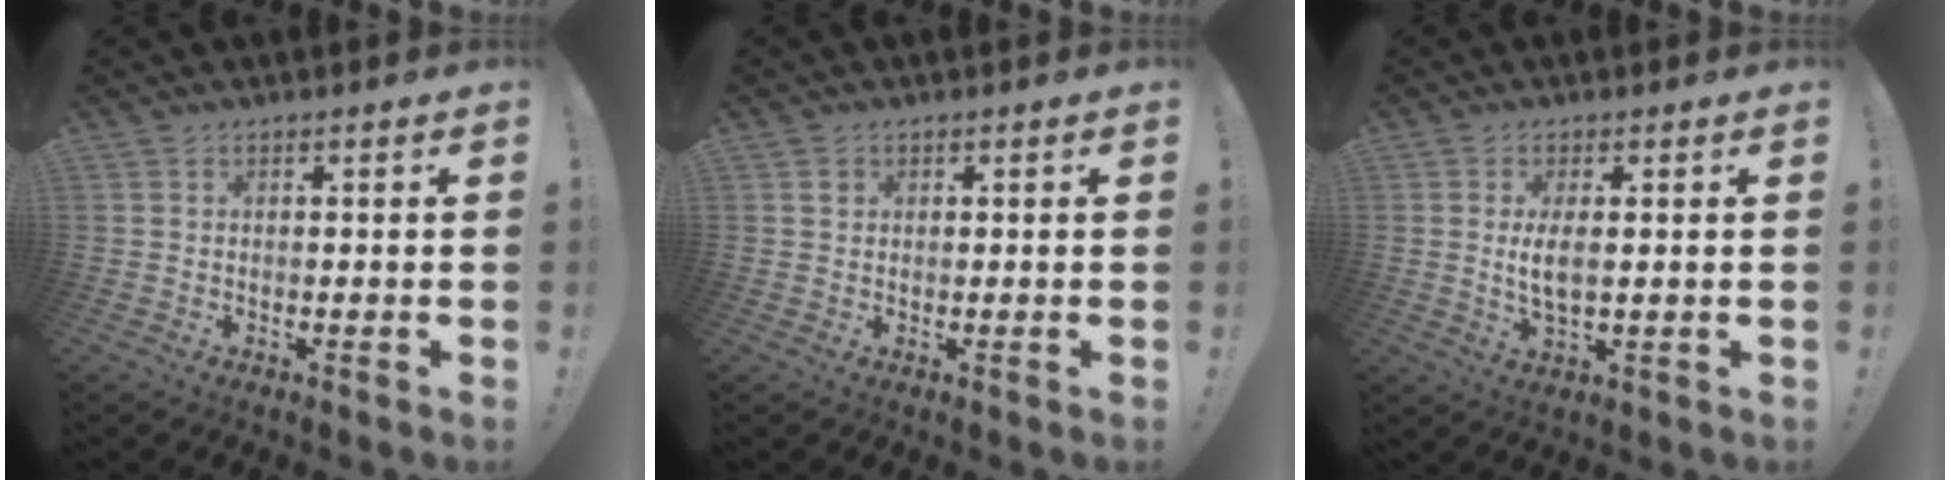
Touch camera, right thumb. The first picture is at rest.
{"total": 1.4, "force": [0.6, 1.2, 0.3], "torque": [0.010, -0.003, 0.008]}
{"total": 5.5, "force": [0.6, 1.9, 5.1], "torque": [-0.104, -0.013, 0.005]}